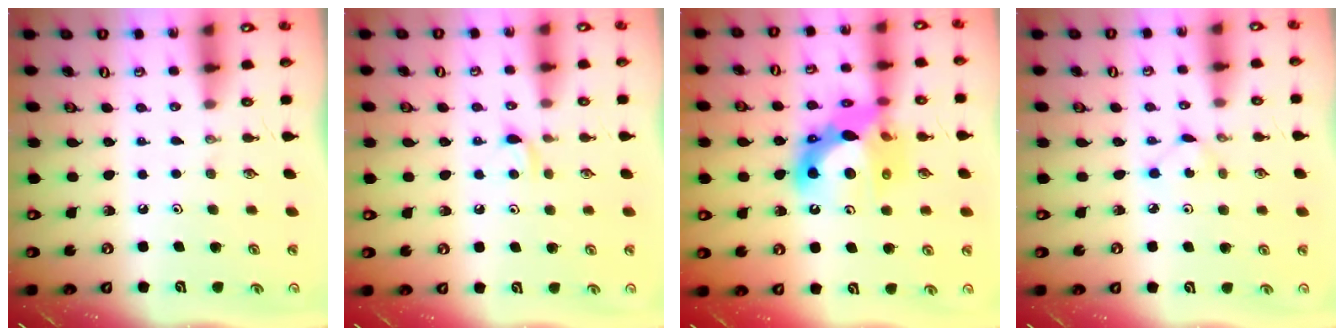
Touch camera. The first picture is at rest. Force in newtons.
{"total": 4.9, "press": 4.8, "slide": 0.8}
{"total": 13.9, "press": 13.6, "slide": 2.8}
{"total": 2.5, "press": 2.4, "slide": 0.3}